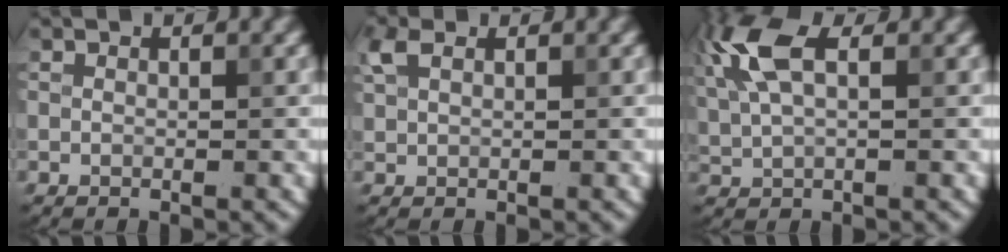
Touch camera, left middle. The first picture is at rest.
{"total": 2.2, "force": [1.3, 1.1, 1.3], "torque": [-0.034, 0.009, 0.029]}
{"total": 6.0, "force": [2.3, 2.6, 4.8], "torque": [-0.126, 0.016, 0.045]}